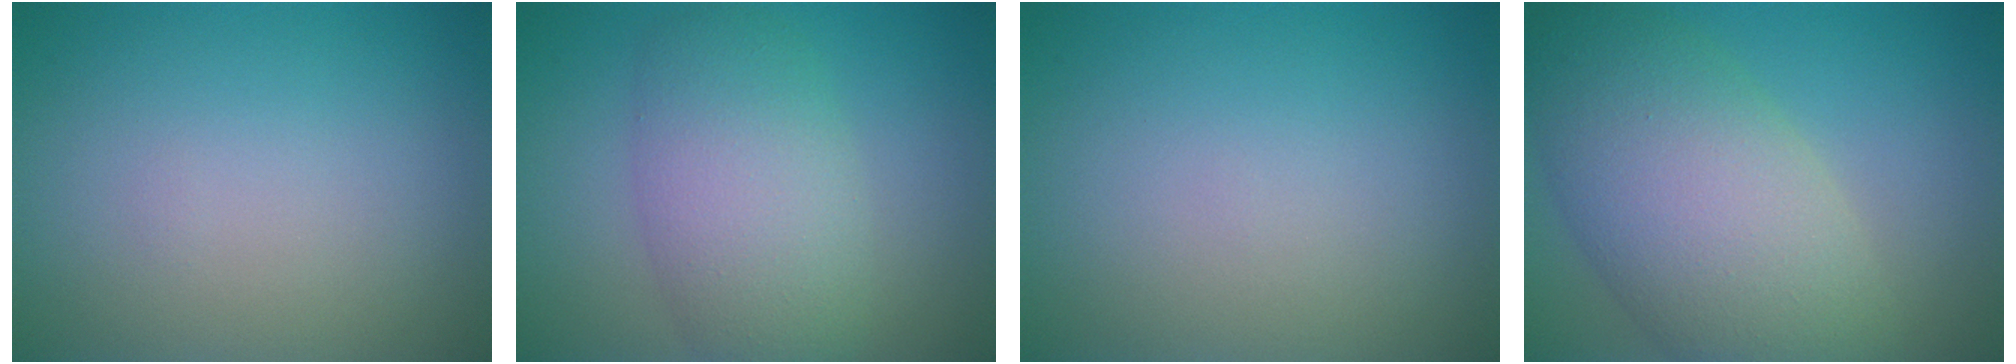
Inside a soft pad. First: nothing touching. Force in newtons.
{"total": 6.0, "press": 6.0, "slide": 0.3}
{"total": 0.0}
{"total": 9.9, "press": 9.9, "slide": 0.7}